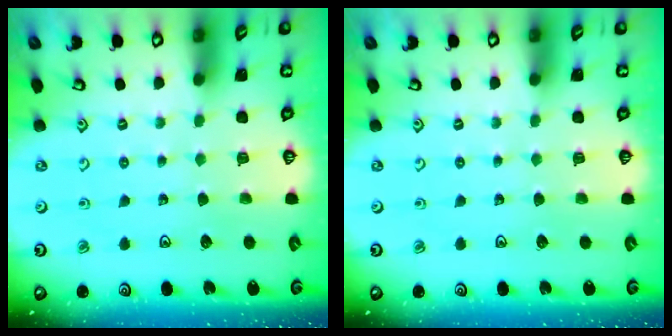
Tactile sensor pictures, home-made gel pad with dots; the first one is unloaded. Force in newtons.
{"total": 0.0}